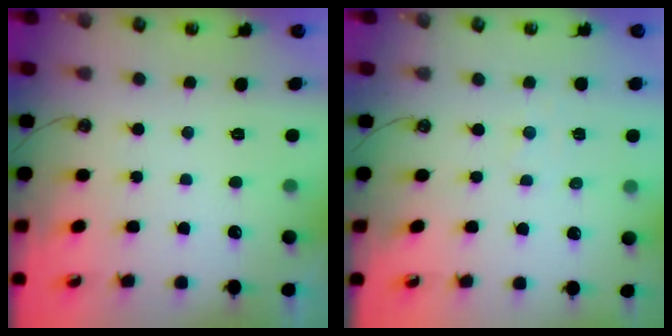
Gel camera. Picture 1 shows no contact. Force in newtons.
{"total": 1.9, "press": 1.9, "slide": 0.3}